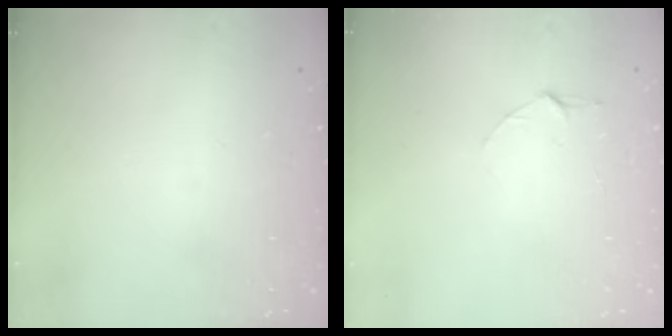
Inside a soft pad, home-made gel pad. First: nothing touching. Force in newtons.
{"total": 4.7, "press": 4.7, "slide": 0.5}